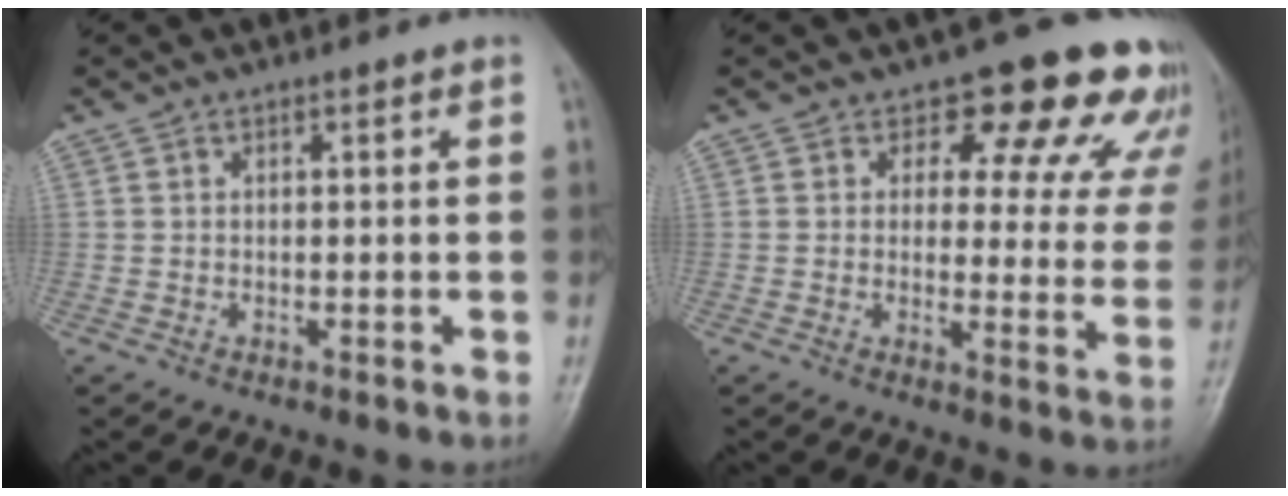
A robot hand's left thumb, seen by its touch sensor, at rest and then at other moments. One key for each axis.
{"total": 15.2, "fx": 11.5, "fy": 7.4, "fz": 6.5, "tx": -0.011, "ty": -0.062, "tz": 0.109}